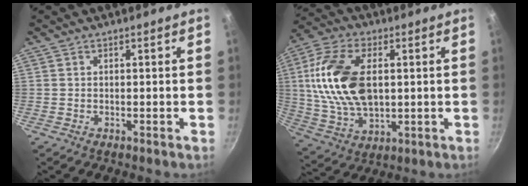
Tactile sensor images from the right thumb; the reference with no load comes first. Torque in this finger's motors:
{"motor_torque": [0.31, 1.47, 1.27, 0.36, 0.21]}